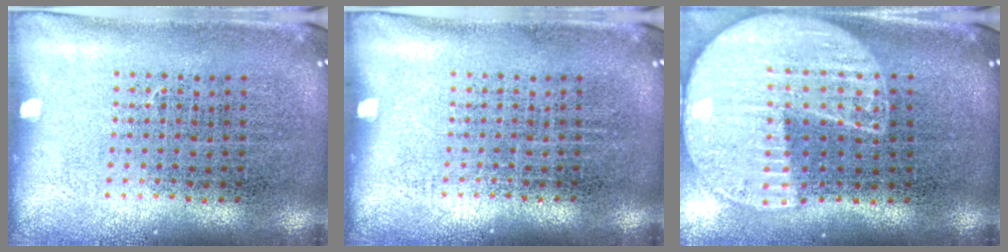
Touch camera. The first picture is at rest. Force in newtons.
{"total": 0.0}
{"total": 2.3, "press": 2.0, "slide": 1.1}